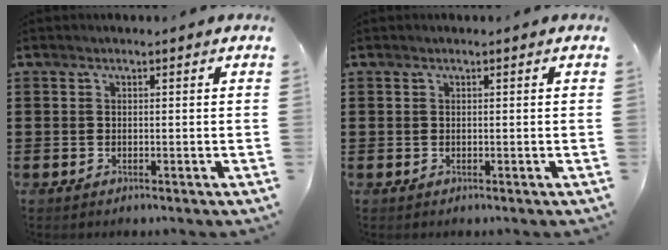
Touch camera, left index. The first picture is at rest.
{"total": 0.0}